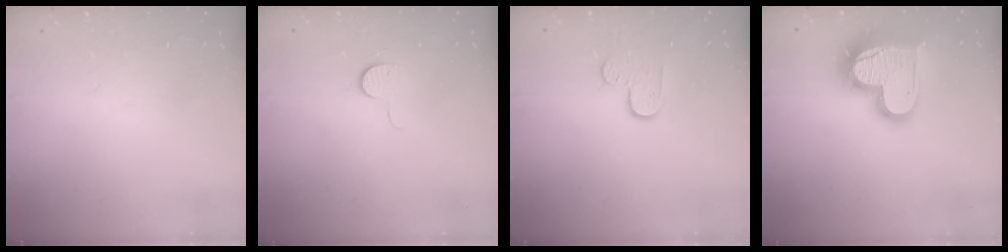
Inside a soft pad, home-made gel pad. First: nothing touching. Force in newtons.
{"total": 6.8, "press": 6.8, "slide": 0.6}
{"total": 4.5, "press": 4.5, "slide": 0.4}
{"total": 18.8, "press": 18.7, "slide": 1.6}